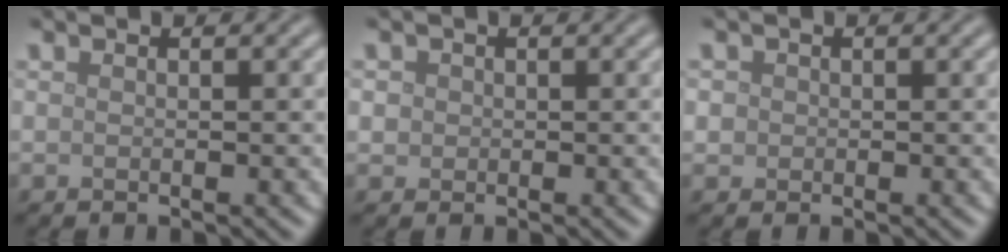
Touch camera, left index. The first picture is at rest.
{"total": 1.3, "force": [0.4, 1.2, 0.4], "torque": [-0.003, 0.004, 0.004]}
{"total": 1.3, "force": [0.3, 1.2, 0.4], "torque": [-0.004, 0.003, 0.002]}